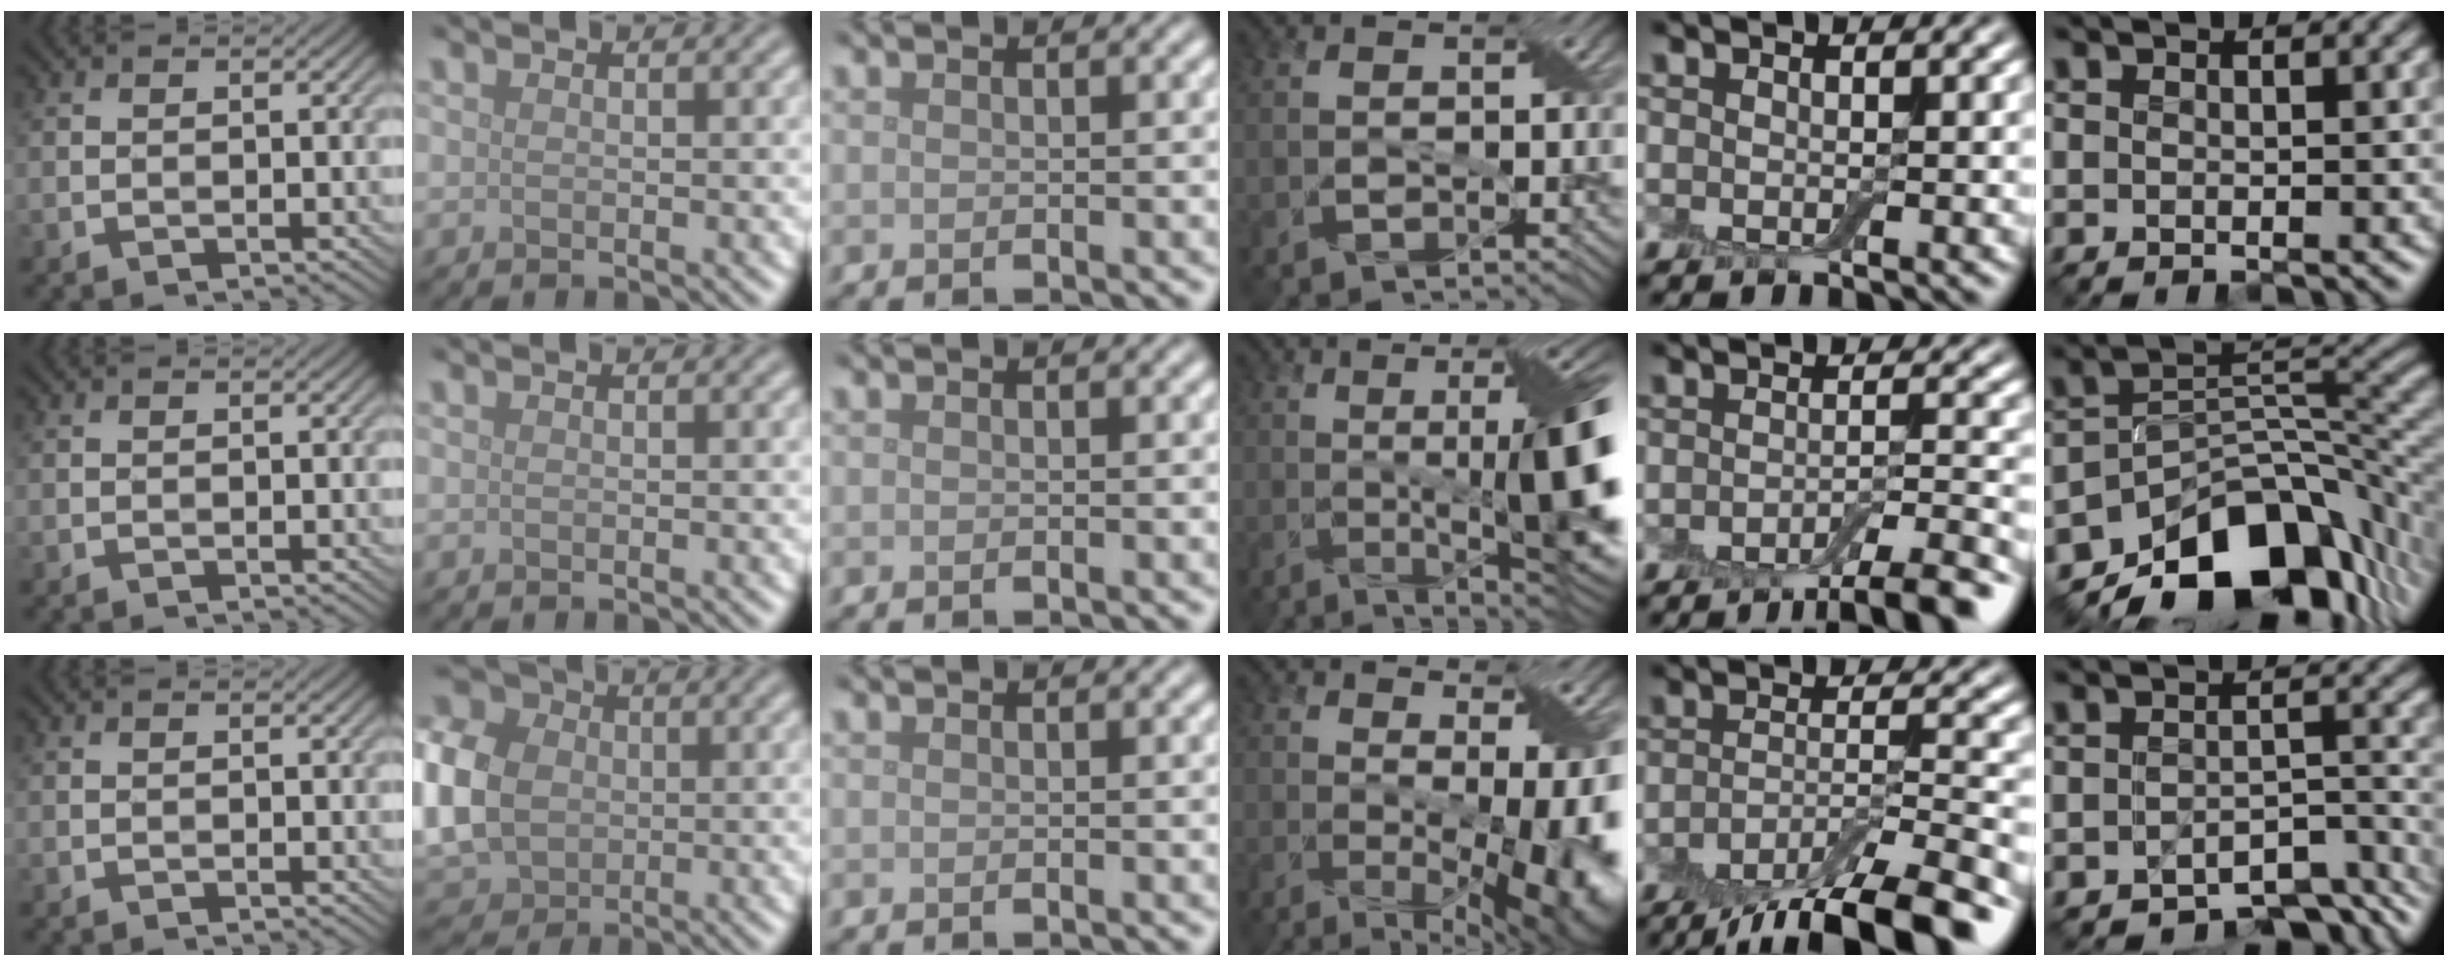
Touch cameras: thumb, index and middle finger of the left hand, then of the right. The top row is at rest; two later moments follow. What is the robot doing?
{"motion": "wrap", "object": "cling film"}